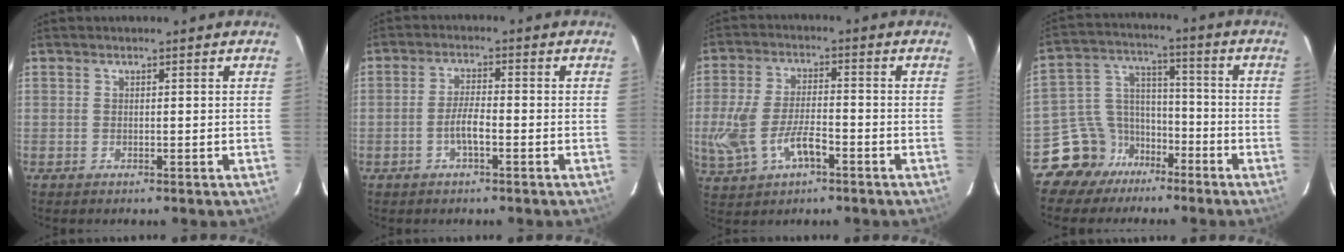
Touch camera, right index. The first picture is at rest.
{"total": 3.9, "force": [-1.7, 0.9, 3.4], "torque": [-0.072, 0.006, -0.033]}
{"total": 11.3, "force": [-4.0, 5.2, 9.2], "torque": [-0.203, -0.004, -0.066]}
{"total": 10.3, "force": [-7.3, 7.2, 0.9], "torque": [-0.034, 0.056, -0.130]}